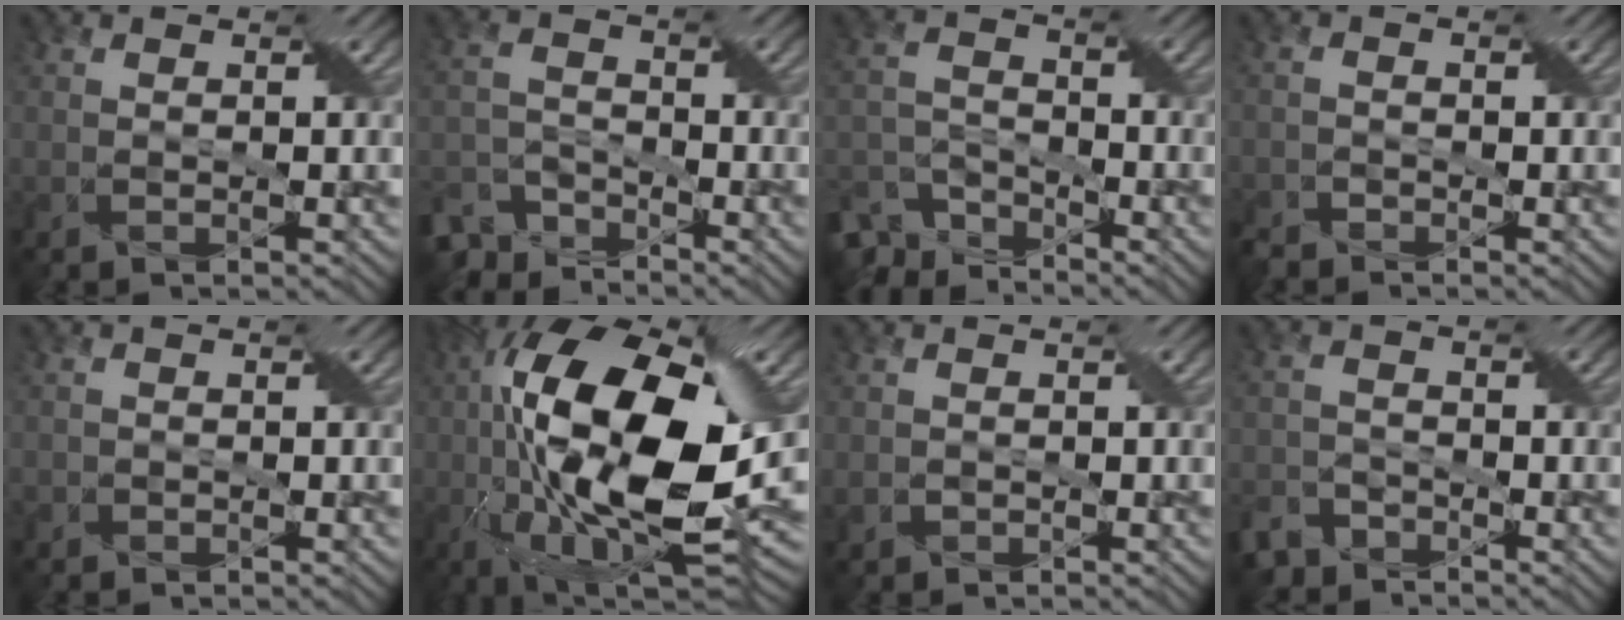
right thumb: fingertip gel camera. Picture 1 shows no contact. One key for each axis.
{"total": 6.6, "fx": -5.3, "fy": 3.0, "fz": 2.5, "tx": -0.053, "ty": -0.012, "tz": -0.116}
{"total": 7.6, "fx": -6.2, "fy": 3.3, "fz": 2.9, "tx": -0.067, "ty": -0.013, "tz": -0.131}
{"total": 2.0, "fx": -1.8, "fy": 0.7, "fz": 0.3, "tx": -0.014, "ty": -0.002, "tz": -0.044}
{"total": 0.7, "fx": -0.2, "fy": 0.6, "fz": 0.0, "tx": -0.002, "ty": -0.002, "tz": -0.007}
{"total": 21.3, "fx": -0.3, "fy": 9.4, "fz": 19.2, "tx": -0.359, "ty": 0.008, "tz": -0.021}
{"total": 1.0, "fx": -0.1, "fy": 1.0, "fz": 0.1, "tx": -0.012, "ty": -0.003, "tz": -0.001}
{"total": 3.8, "fx": -3.3, "fy": 1.7, "fz": 0.9, "tx": -0.021, "ty": -0.002, "tz": -0.074}